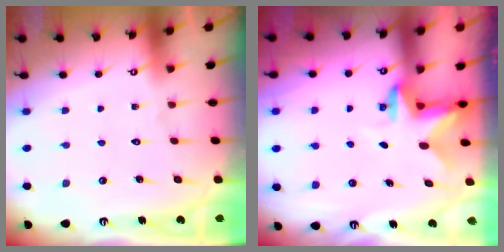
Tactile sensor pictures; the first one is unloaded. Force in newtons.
{"total": 2.8, "press": 2.8, "slide": 0.5}